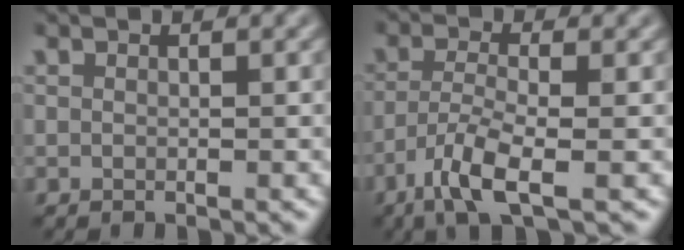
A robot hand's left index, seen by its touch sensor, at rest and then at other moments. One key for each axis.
{"total": 4.7, "fx": -3.3, "fy": 0.4, "fz": 3.3, "tx": -0.068, "ty": -0.002, "tz": -0.066}